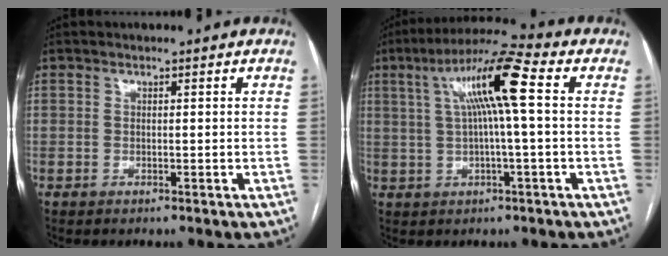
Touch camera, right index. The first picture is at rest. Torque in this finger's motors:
{"motor_torque": [0.88, -0.15, 0.42, 0.10]}